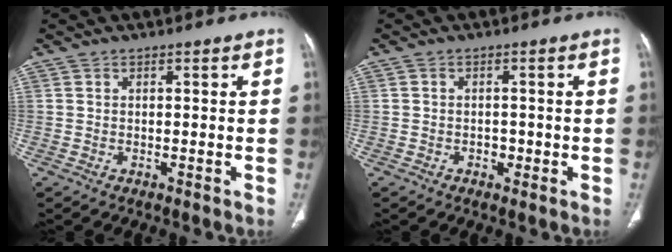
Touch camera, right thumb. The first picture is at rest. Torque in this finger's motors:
{"motor_torque": [-0.05, 0.09, 0.11, 0.37, 0.02]}